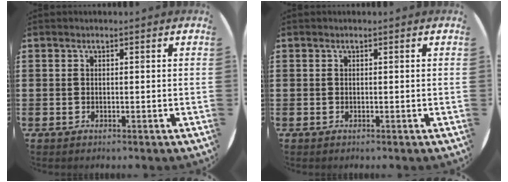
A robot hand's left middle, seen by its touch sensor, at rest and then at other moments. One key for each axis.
{"total": 0.0}